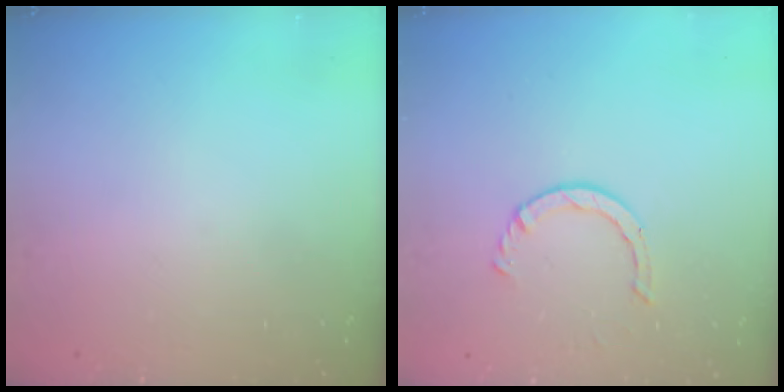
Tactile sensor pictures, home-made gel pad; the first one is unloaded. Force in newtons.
{"total": 2.9, "press": 2.9, "slide": 0.4}